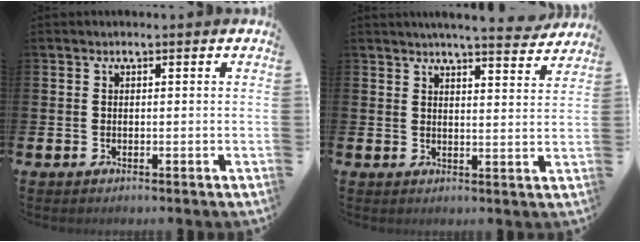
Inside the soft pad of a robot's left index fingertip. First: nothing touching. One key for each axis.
{"total": 5.3, "fx": 5.2, "fy": -0.4, "fz": 1.3, "tx": -0.021, "ty": -0.032, "tz": 0.088}